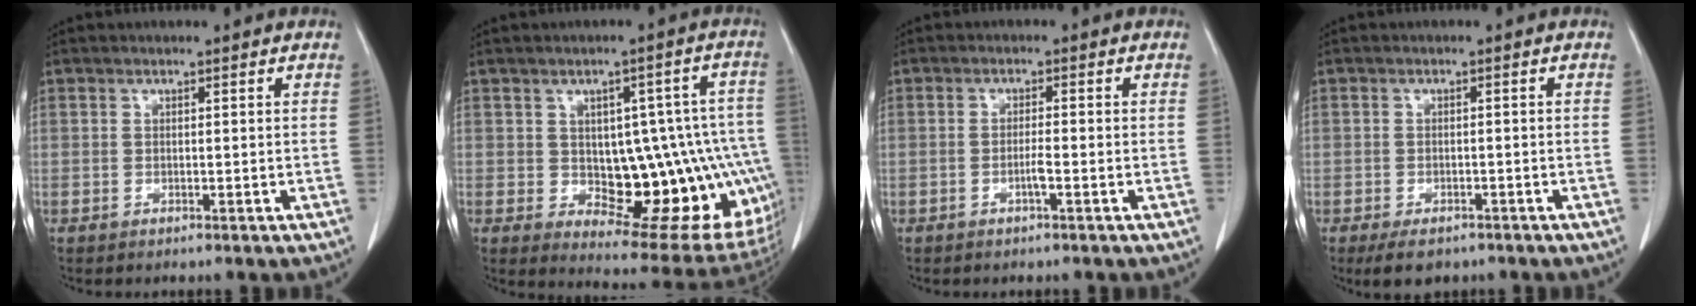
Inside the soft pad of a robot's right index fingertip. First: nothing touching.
{"total": 18.5, "force": [-2.5, 8.0, 16.5], "torque": [-0.132, 0.033, -0.006]}
{"total": 1.9, "force": [-0.8, 0.0, 1.7], "torque": [-0.034, 0.000, -0.015]}
{"total": 4.3, "force": [-3.1, 2.3, 1.9], "torque": [-0.029, -0.003, -0.042]}